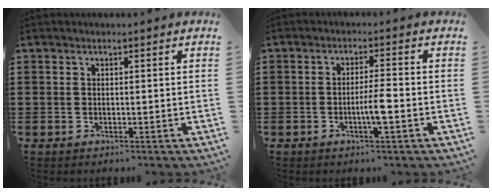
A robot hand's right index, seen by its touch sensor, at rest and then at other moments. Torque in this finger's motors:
{"motor_torque": [0.89, 0.85, 0.17, 0.06]}